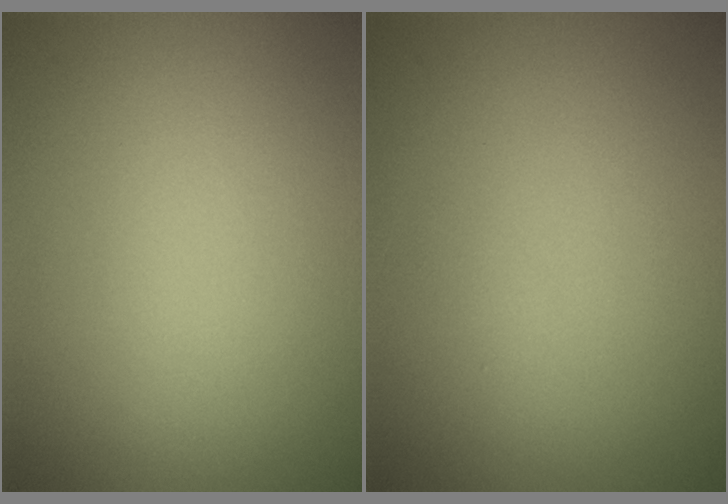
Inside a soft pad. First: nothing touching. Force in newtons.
{"total": 0.5, "press": 0.5, "slide": 0.0}